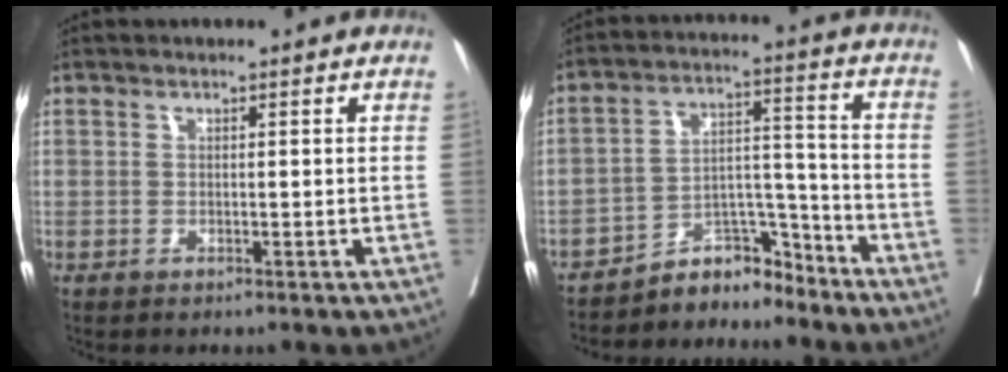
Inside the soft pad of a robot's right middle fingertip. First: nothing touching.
{"total": 6.8, "force": [-6.5, 1.8, 0.4], "torque": [0.002, 0.043, -0.111]}